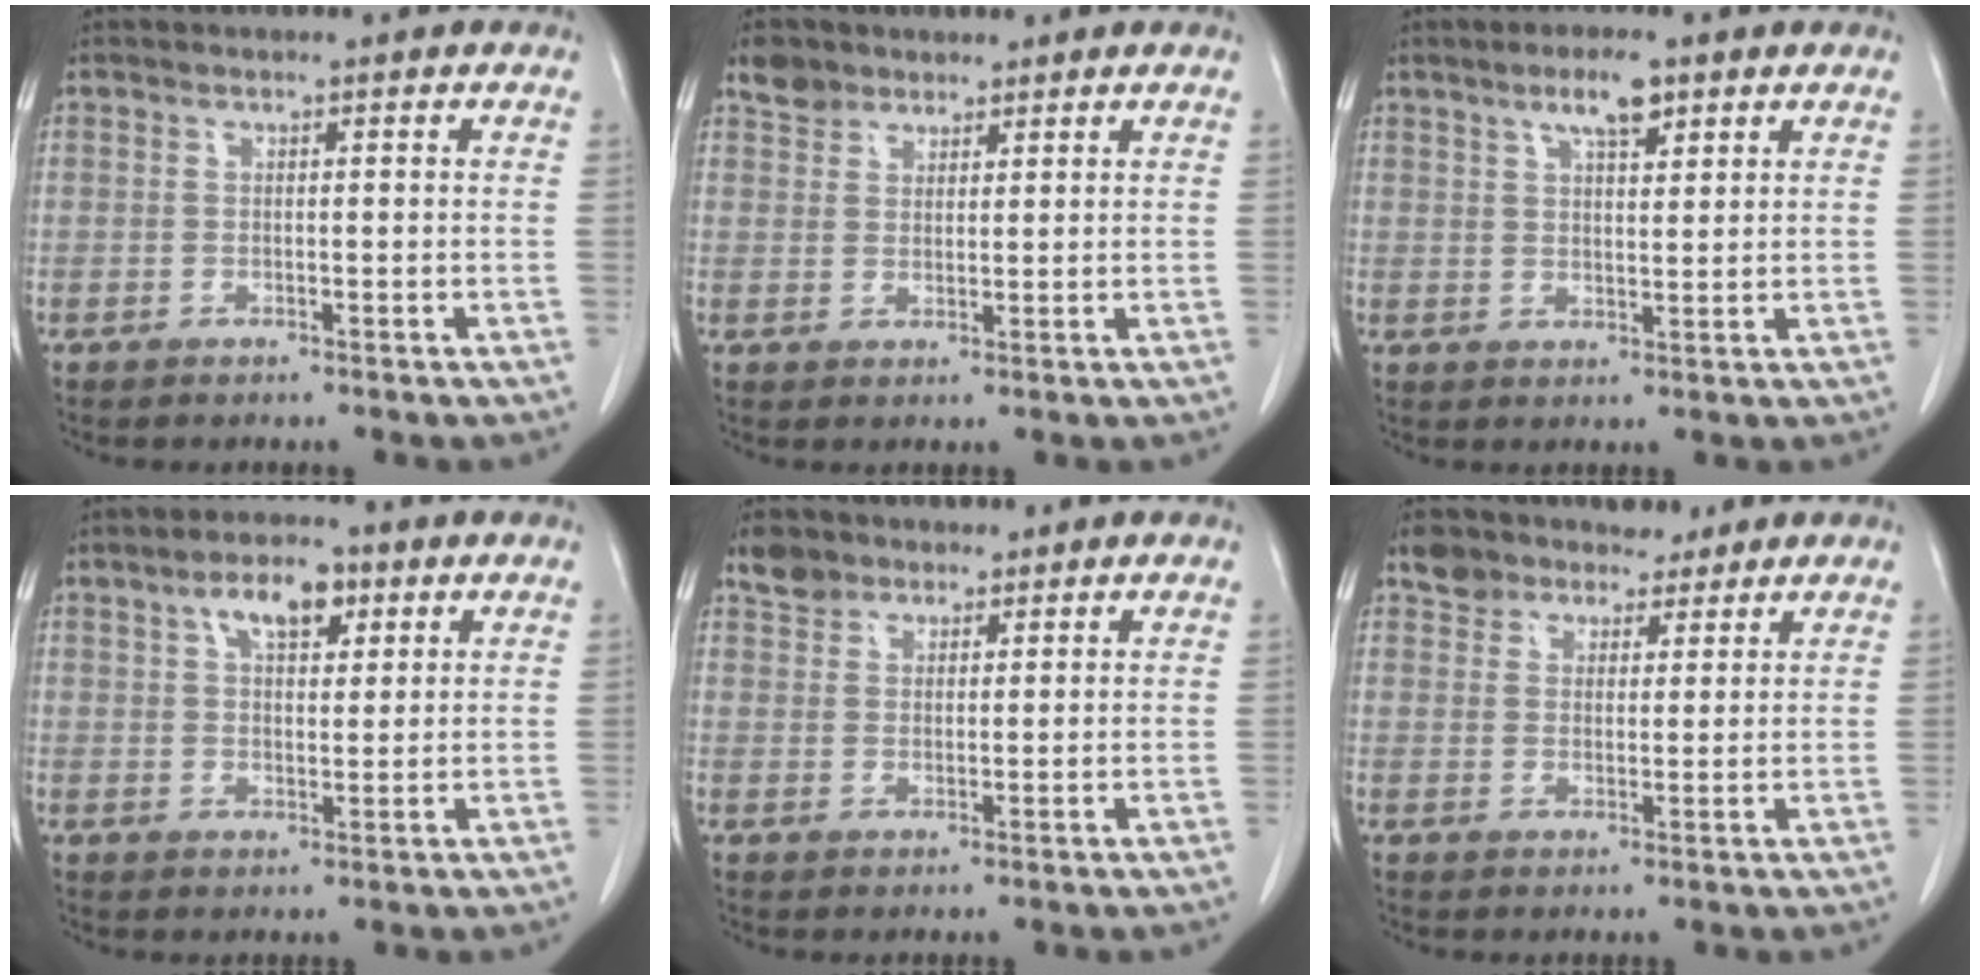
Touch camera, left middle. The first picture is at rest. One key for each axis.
{"total": 3.7, "fx": 2.9, "fy": 2.3, "fz": 0.5, "tx": -0.009, "ty": 0.013, "tz": 0.050}
{"total": 5.1, "fx": 3.2, "fy": 1.3, "fz": 3.8, "tx": -0.068, "ty": 0.005, "tz": 0.055}
{"total": 6.2, "fx": 3.2, "fy": 2.8, "fz": 4.5, "tx": -0.076, "ty": 0.011, "tz": 0.051}
{"total": 4.4, "fx": 3.4, "fy": 2.8, "fz": 0.7, "tx": -0.016, "ty": 0.017, "tz": 0.061}
{"total": 6.6, "fx": 5.4, "fy": 3.5, "fz": 1.4, "tx": -0.017, "ty": 0.017, "tz": 0.093}